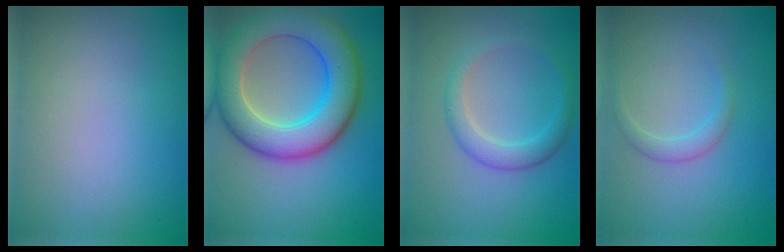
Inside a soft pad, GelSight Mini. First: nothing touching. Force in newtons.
{"total": 9.3, "press": 9.3, "slide": 0.5}
{"total": 2.6, "press": 2.6, "slide": 0.1}
{"total": 1.5, "press": 1.5, "slide": 0.0}